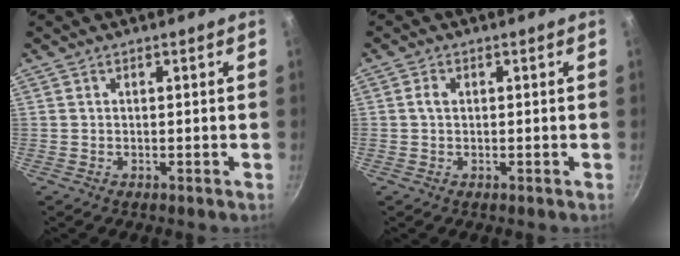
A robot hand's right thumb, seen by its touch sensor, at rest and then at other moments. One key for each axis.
{"total": 1.7, "fx": 0.3, "fy": 1.3, "fz": 1.1, "tx": -0.018, "ty": 0.006, "tz": 0.002}